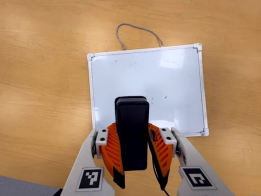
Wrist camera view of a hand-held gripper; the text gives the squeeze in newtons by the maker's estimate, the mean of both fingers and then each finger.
{"total": 7.2, "left": 6.3, "right": 8.2}